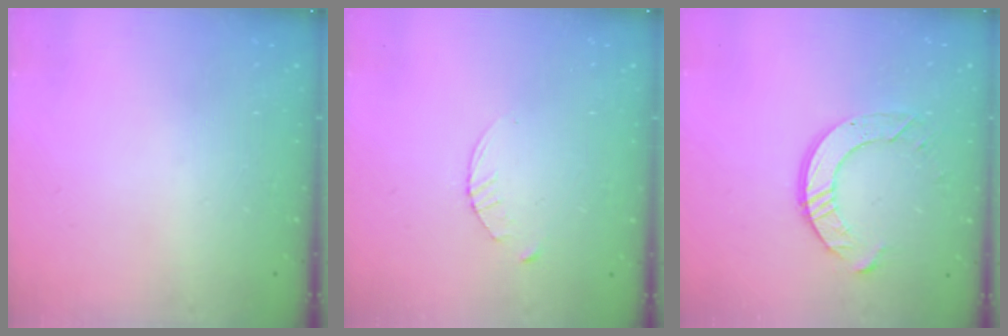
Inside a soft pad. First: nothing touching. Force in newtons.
{"total": 2.9, "press": 2.9, "slide": 0.4}
{"total": 9.1, "press": 9.0, "slide": 0.7}